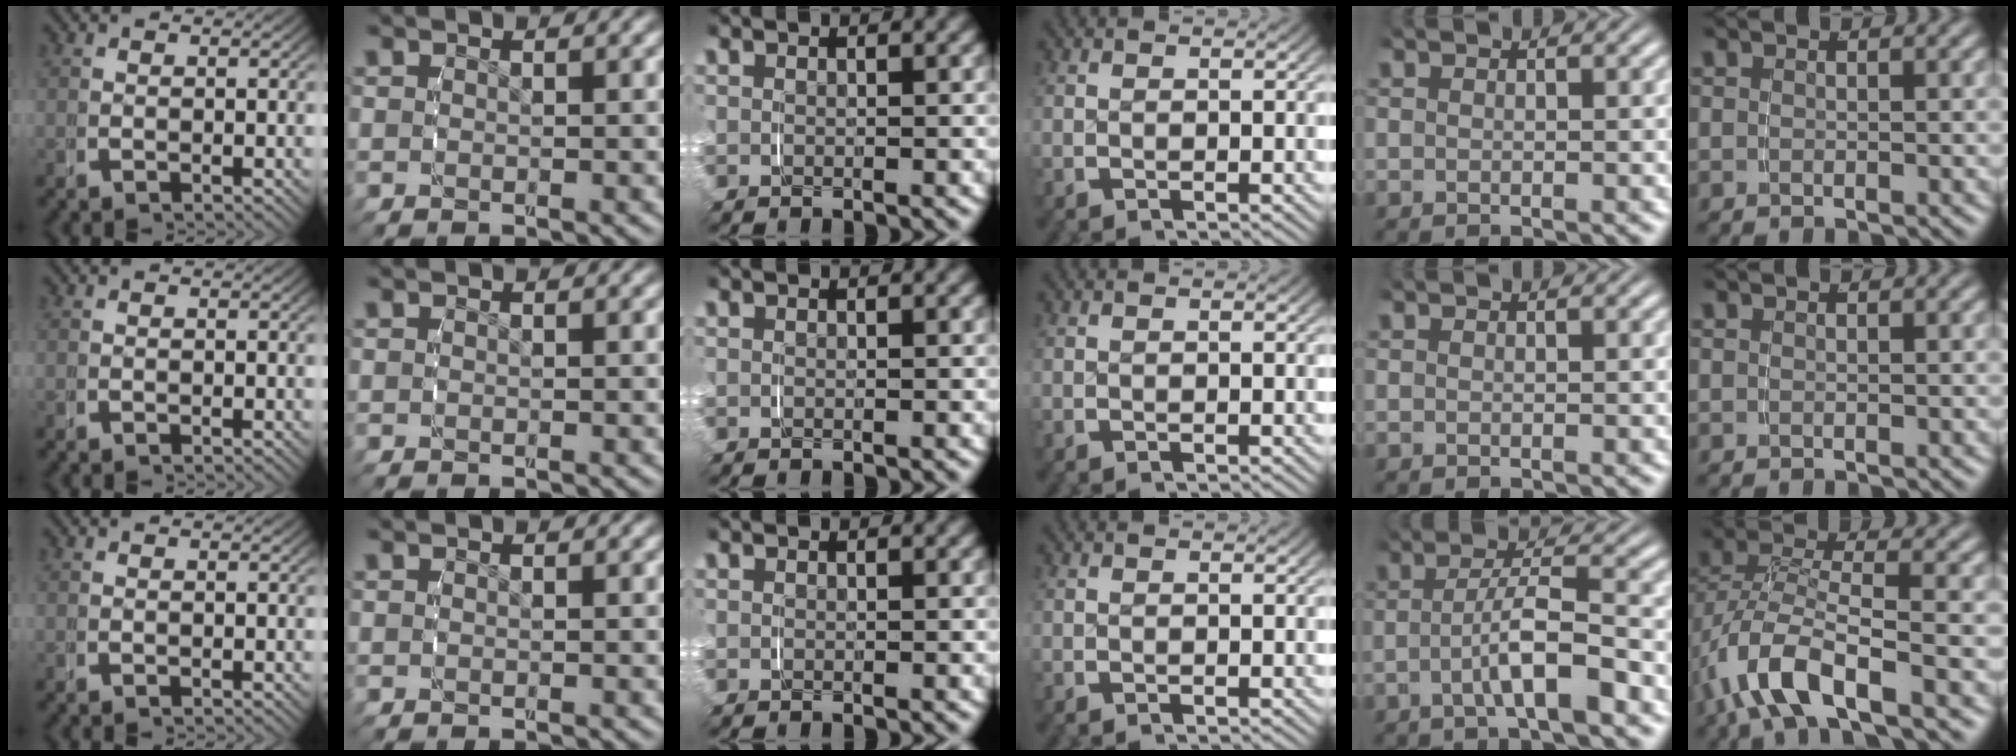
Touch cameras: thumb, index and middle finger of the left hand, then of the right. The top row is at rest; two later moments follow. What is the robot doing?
{"motion": "grasp_and_lifting", "object": "string"}